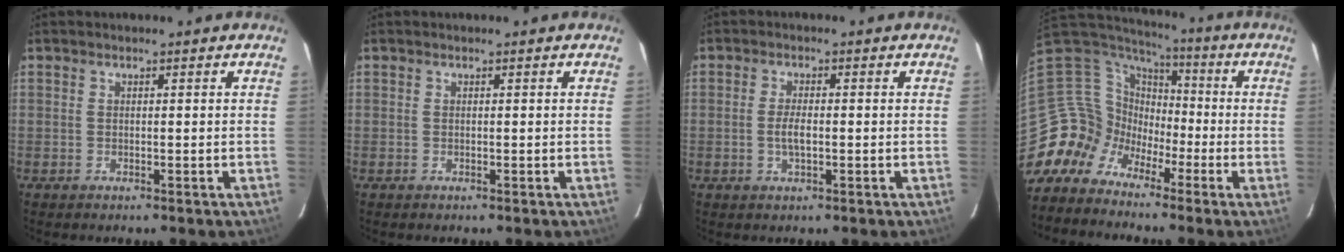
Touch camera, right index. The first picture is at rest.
{"total": 0.0}
{"total": 2.9, "force": [-0.5, 1.0, 2.7], "torque": [-0.054, -0.002, -0.009]}
{"total": 9.6, "force": [-5.6, 7.7, 1.3], "torque": [-0.040, 0.038, -0.134]}